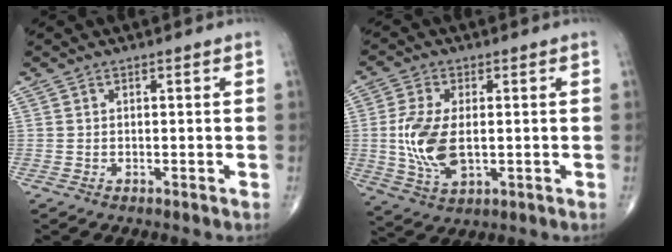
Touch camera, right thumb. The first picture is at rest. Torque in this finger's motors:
{"motor_torque": [0.15, 0.30, 1.05, 0.13, 0.12]}